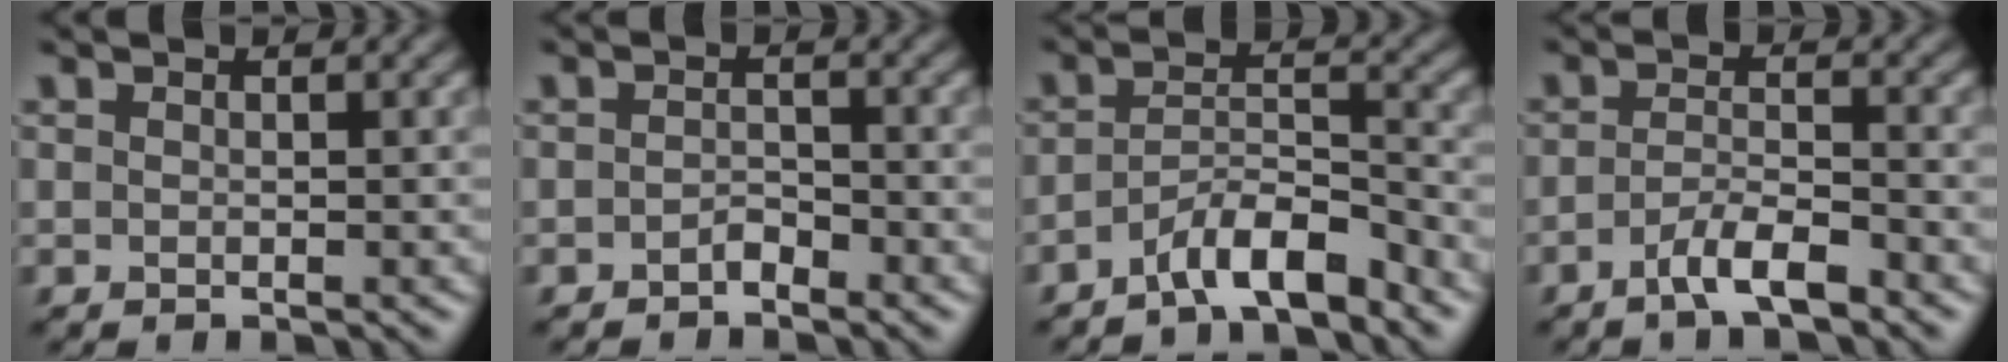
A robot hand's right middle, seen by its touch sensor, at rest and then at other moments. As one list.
[{"total": 1.1, "force": [-0.9, 0.5, 0.5], "torque": [-0.010, 0.005, -0.016]}, {"total": 4.6, "force": [-3.6, 1.0, 2.7], "torque": [-0.045, 0.009, -0.068]}, {"total": 3.3, "force": [-2.1, 0.7, 2.4], "torque": [-0.046, 0.003, -0.045]}]